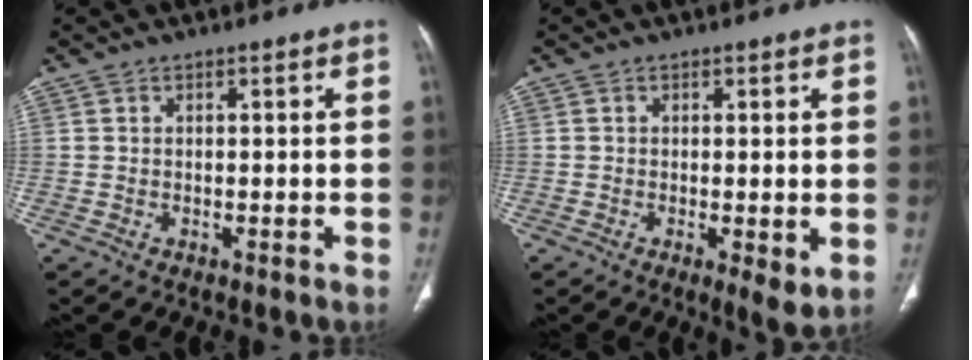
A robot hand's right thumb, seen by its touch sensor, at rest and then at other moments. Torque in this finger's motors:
{"motor_torque": [-0.20, -0.17, 0.00, -0.09, 0.00]}